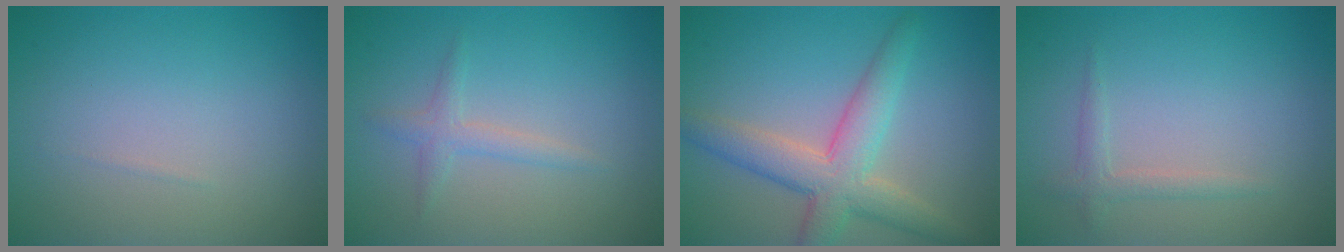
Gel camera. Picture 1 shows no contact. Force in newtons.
{"total": 1.6, "press": 1.6, "slide": 0.0}
{"total": 5.5, "press": 5.5, "slide": 0.2}
{"total": 1.3, "press": 1.3, "slide": 0.0}